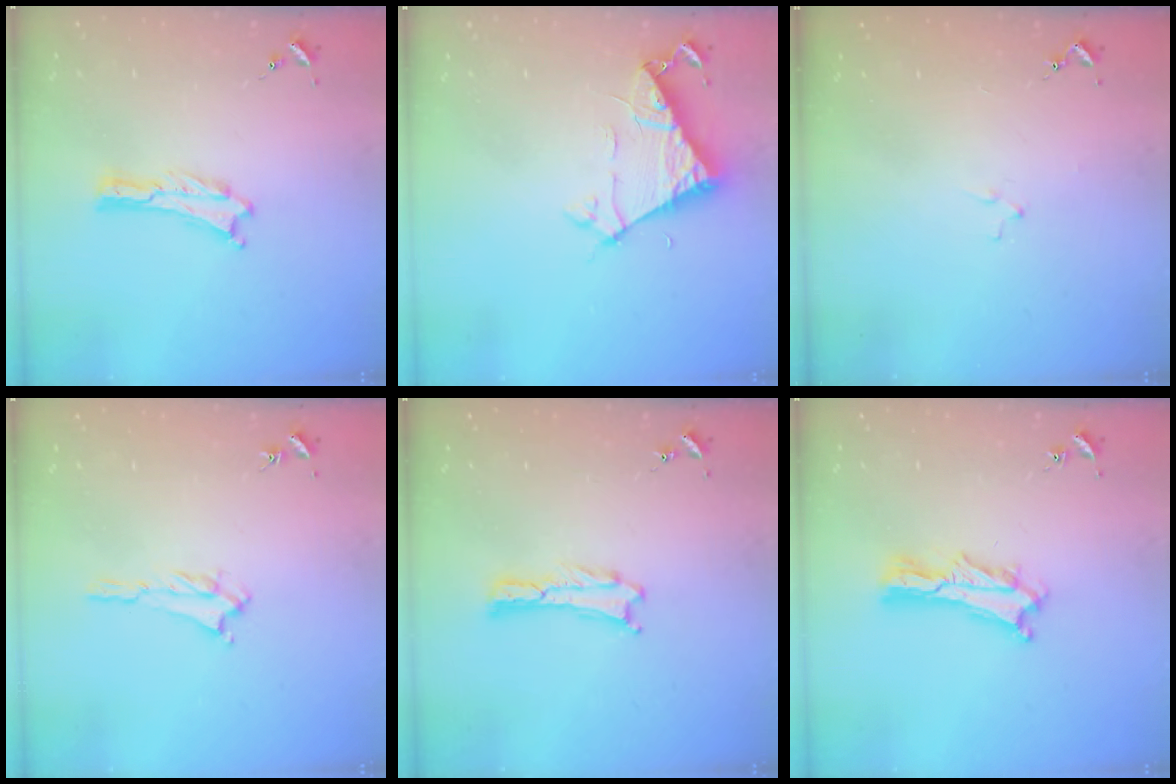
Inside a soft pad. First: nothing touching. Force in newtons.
{"total": 6.5, "press": 6.5, "slide": 0.5}
{"total": 0.8, "press": 0.8, "slide": 0.2}
{"total": 1.2, "press": 1.1, "slide": 0.5}
{"total": 0.0}
{"total": 3.4, "press": 3.4, "slide": 0.3}